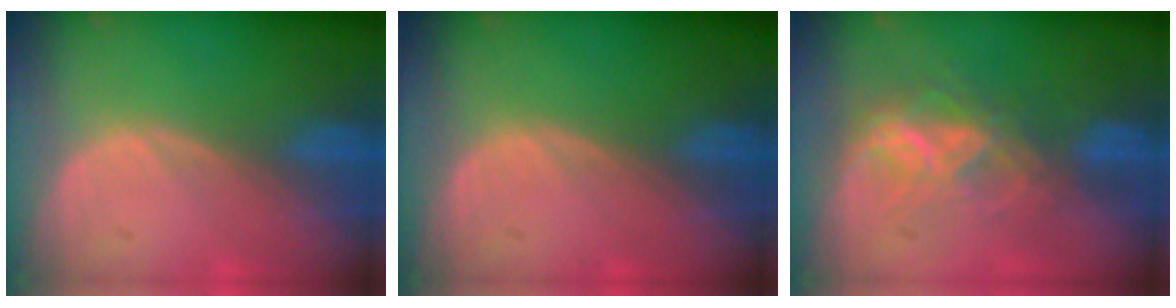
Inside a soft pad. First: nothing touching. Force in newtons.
{"total": 0.0}
{"total": 7.3, "press": 6.2, "slide": 3.9}